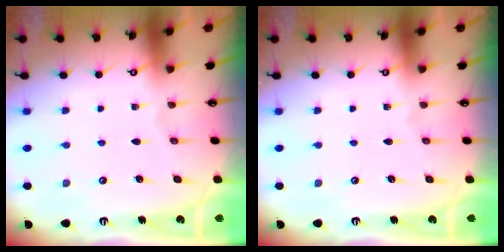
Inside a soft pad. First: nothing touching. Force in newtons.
{"total": 0.0}